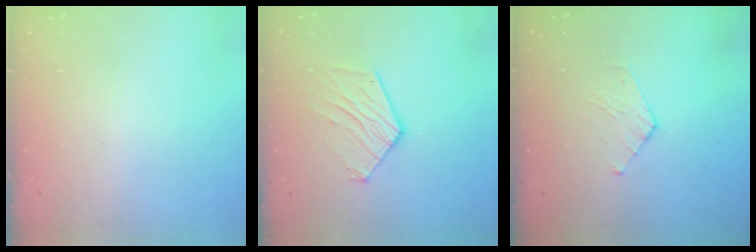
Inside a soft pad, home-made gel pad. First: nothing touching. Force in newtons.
{"total": 11.2, "press": 11.2, "slide": 0.6}
{"total": 2.8, "press": 2.7, "slide": 0.3}